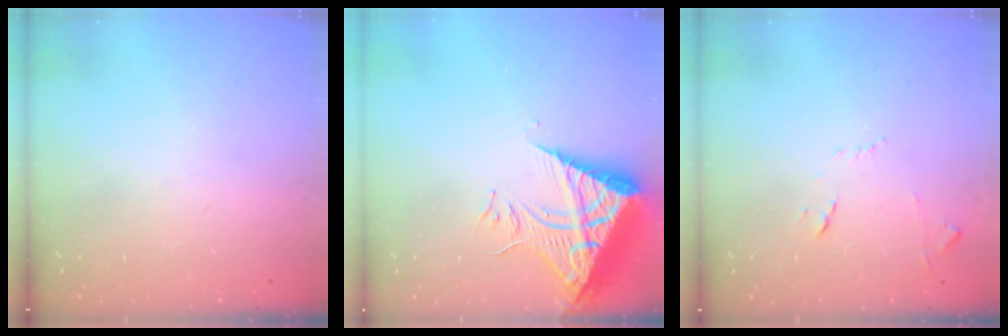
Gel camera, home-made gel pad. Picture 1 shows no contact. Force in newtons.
{"total": 10.3, "press": 10.2, "slide": 1.1}
{"total": 7.8, "press": 7.8, "slide": 0.6}